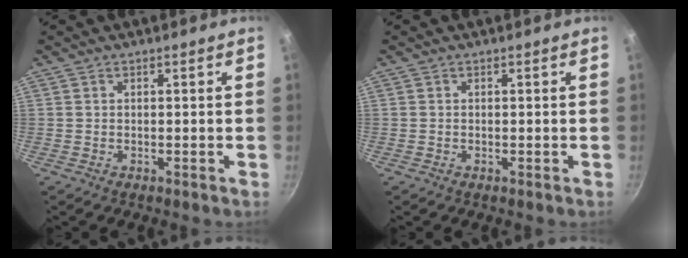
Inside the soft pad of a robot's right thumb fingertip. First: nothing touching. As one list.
[{"total": 0.0}]